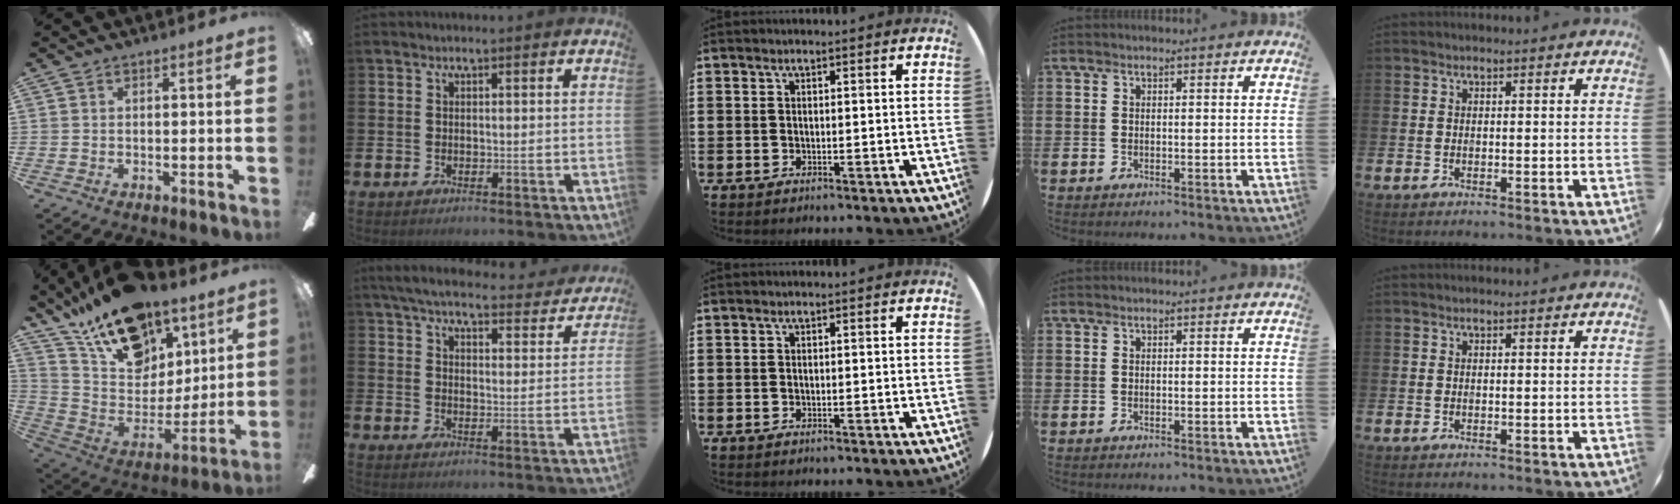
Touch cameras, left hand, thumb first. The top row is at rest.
{"thumb": {"total": 21.8, "force": [15.2, 12.2, 9.7], "torque": [-0.173, -0.094, 0.281]}, "index": {"total": 5.6, "force": [5.1, 1.1, 1.9], "torque": [-0.057, -0.034, 0.085]}}